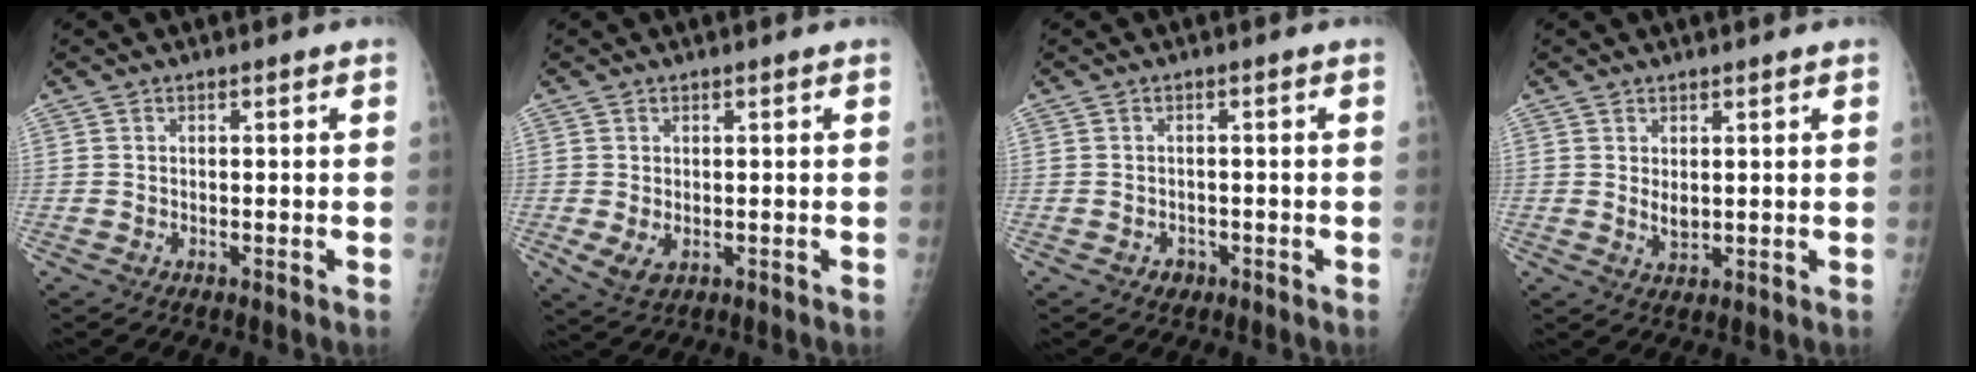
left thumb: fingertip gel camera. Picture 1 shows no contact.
{"total": 3.5, "force": [0.2, 1.9, 3.0], "torque": [-0.051, -0.006, 0.014]}
{"total": 1.3, "force": [-0.6, 1.1, 0.3], "torque": [0.000, 0.004, -0.007]}
{"total": 2.8, "force": [1.3, 1.2, 2.2], "torque": [-0.036, -0.016, 0.027]}